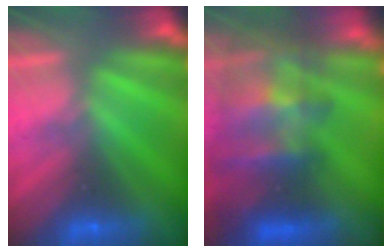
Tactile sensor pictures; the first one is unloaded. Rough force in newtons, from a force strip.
{"total": 10.8}